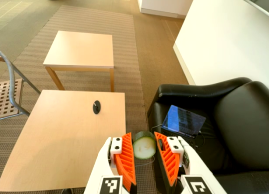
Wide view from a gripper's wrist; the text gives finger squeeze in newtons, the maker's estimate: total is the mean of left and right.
{"total": 9.1, "left": 9.1, "right": 9.2}